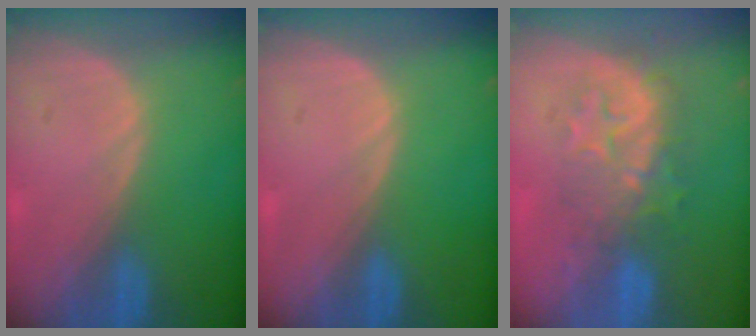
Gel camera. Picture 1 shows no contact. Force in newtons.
{"total": 0.0}
{"total": 7.9, "press": 7.8, "slide": 1.6}